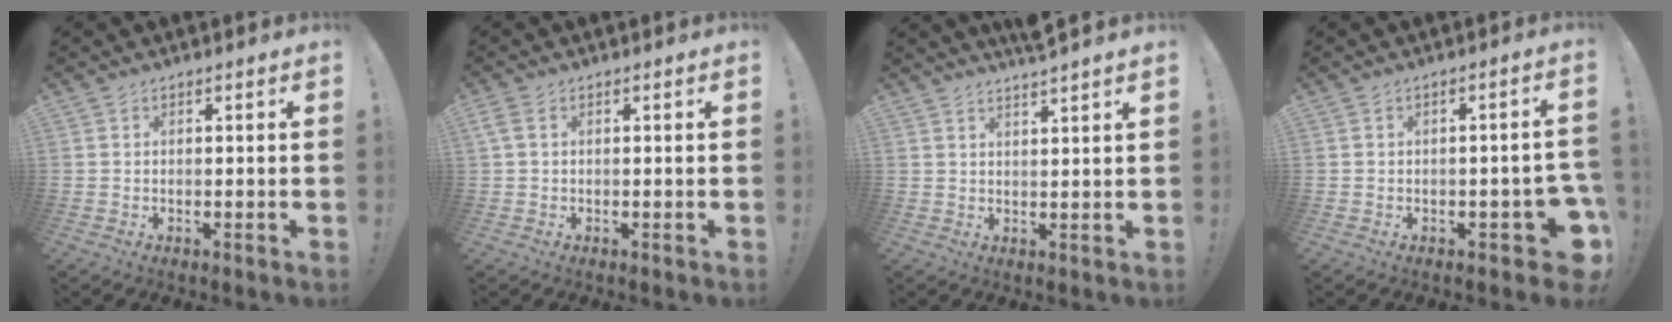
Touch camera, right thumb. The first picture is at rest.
{"total": 2.5, "force": [0.8, 1.4, 1.8], "torque": [-0.038, 0.005, 0.017]}
{"total": 3.9, "force": [3.5, -0.8, 1.6], "torque": [-0.024, -0.023, 0.059]}
{"total": 6.4, "force": [-2.7, 2.9, 5.1], "torque": [-0.064, 0.013, -0.037]}